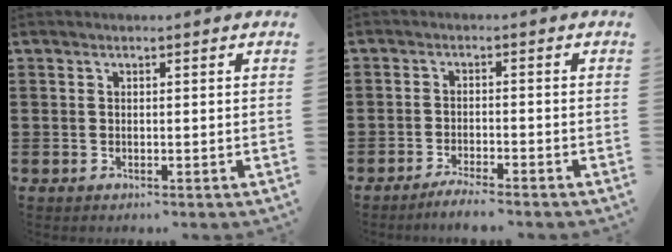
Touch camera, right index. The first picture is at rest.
{"total": 2.5, "force": [-2.4, -0.3, 0.6], "torque": [-0.012, 0.002, -0.048]}